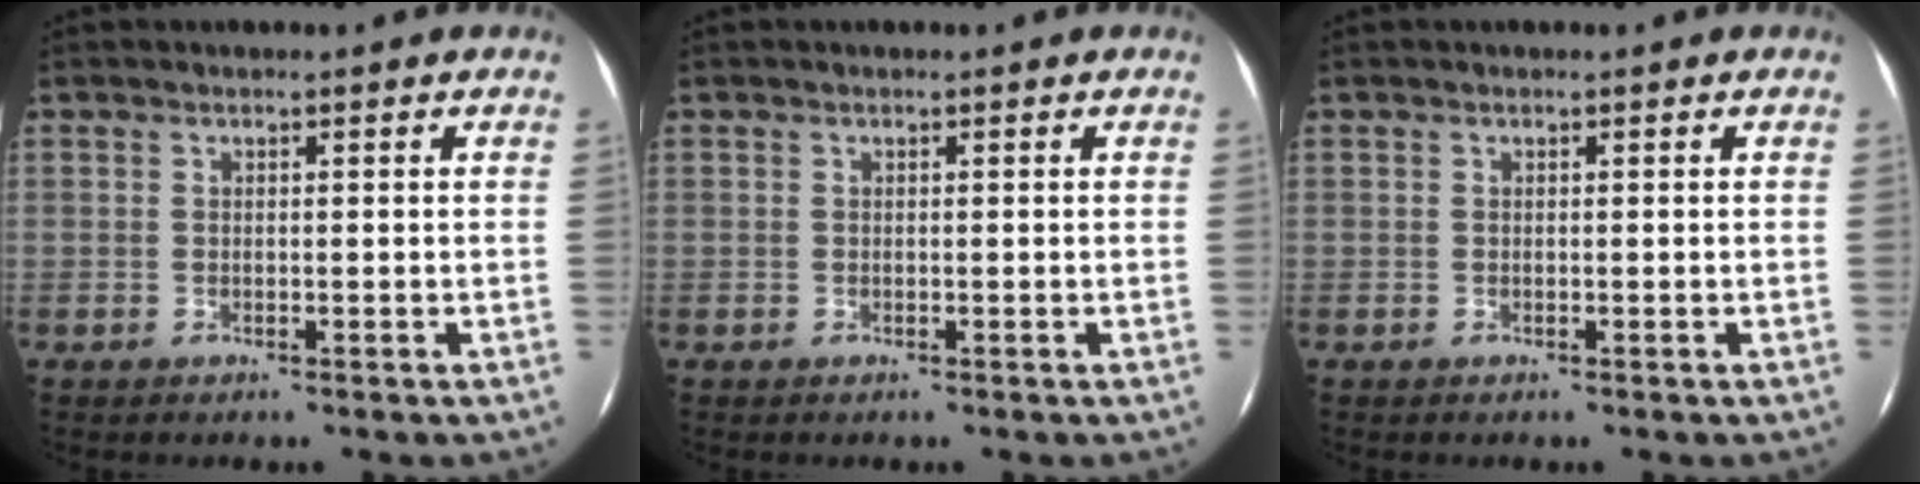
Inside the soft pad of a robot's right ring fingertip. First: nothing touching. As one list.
[{"total": 0.0}, {"total": 0.0}]